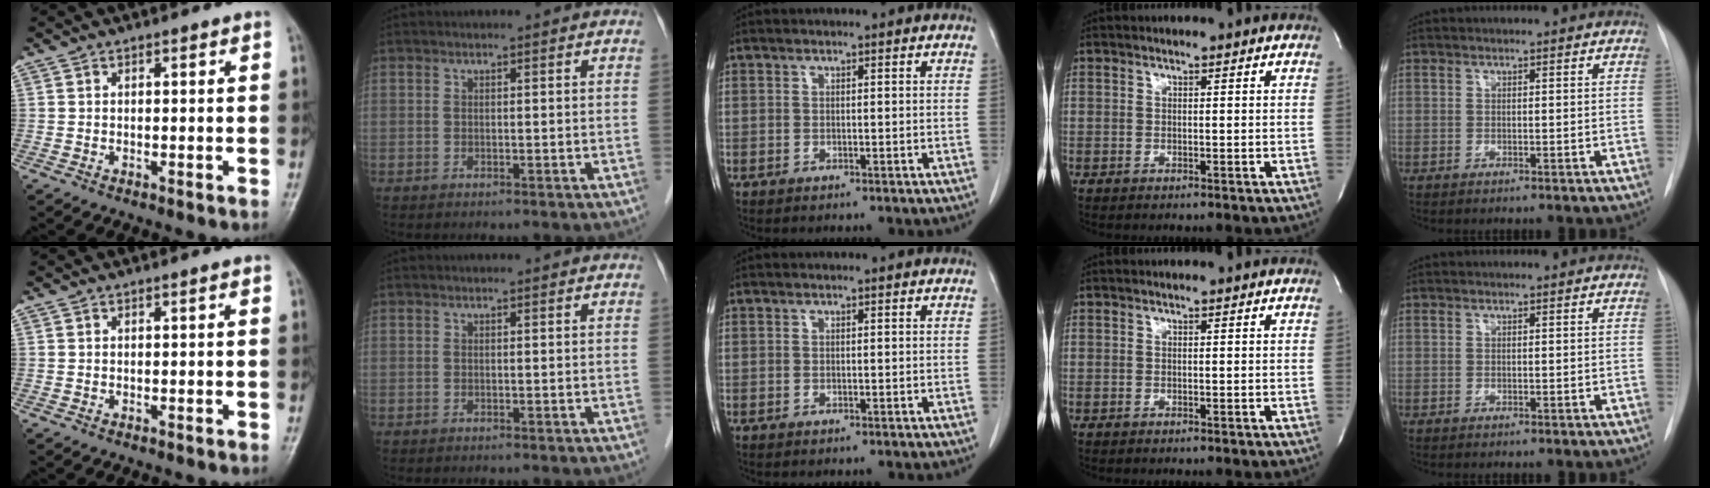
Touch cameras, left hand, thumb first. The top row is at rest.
{}